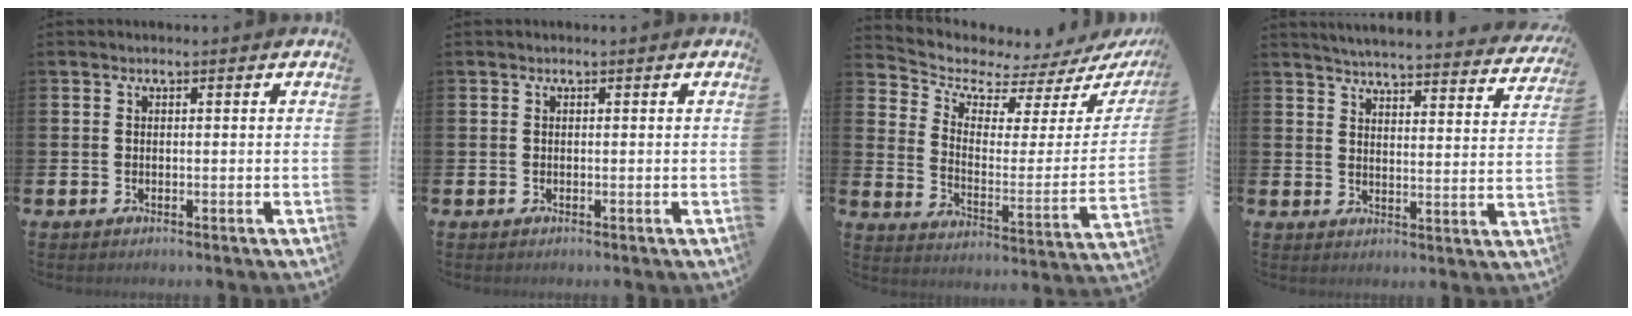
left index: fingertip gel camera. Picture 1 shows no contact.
{"total": 0.0}
{"total": 5.3, "force": [4.7, 2.1, 1.1], "torque": [-0.047, -0.055, 0.075]}
{"total": 4.6, "force": [4.6, 0.1, 0.8], "torque": [-0.030, -0.041, 0.076]}